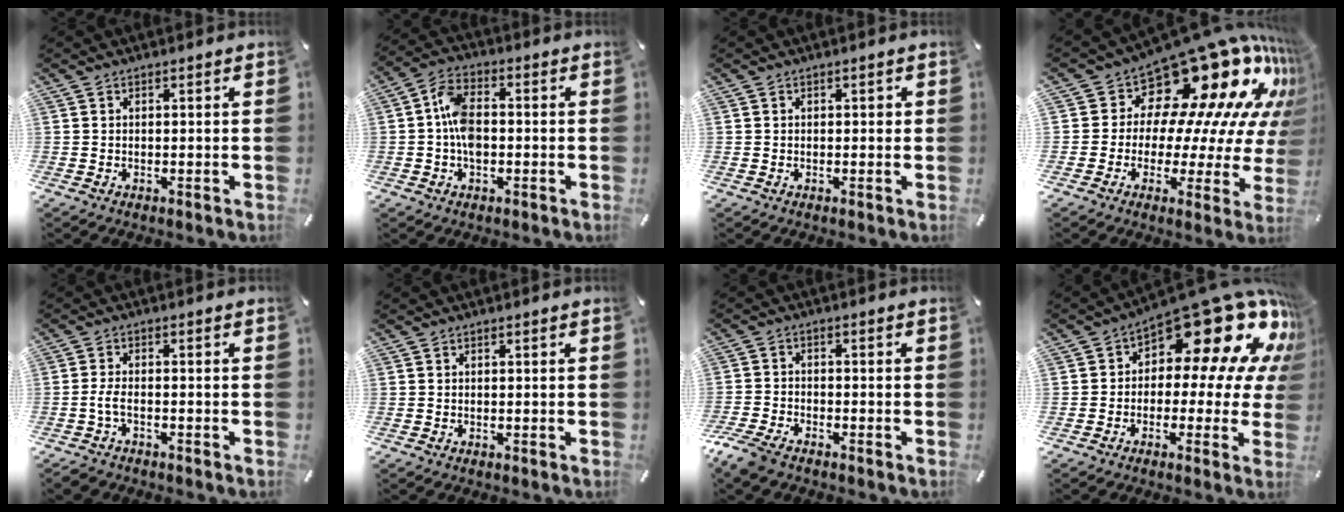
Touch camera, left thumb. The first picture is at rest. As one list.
[{"total": 7.1, "force": [-1.0, 4.2, 5.7], "torque": [-0.118, 0.009, -0.019]}, {"total": 0.8, "force": [0.0, 0.7, 0.4], "torque": [-0.008, 0.005, -0.002]}, {"total": 20.1, "force": [13.9, 10.0, 10.5], "torque": [-0.138, -0.138, 0.231]}, {"total": 3.6, "force": [-1.7, 1.6, 2.7], "torque": [-0.067, 0.003, -0.036]}, {"total": 0.0}, {"total": 4.7, "force": [-3.9, 1.6, 2.0], "torque": [-0.064, 0.006, -0.082]}, {"total": 20.1, "force": [10.0, 9.5, 14.6], "torque": [-0.199, -0.077, 0.165]}]